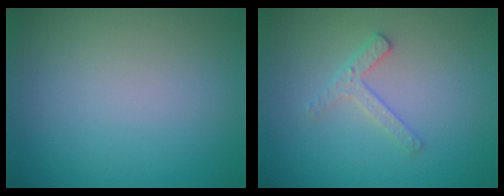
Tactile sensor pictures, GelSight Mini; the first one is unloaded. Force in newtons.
{"total": 1.9, "press": 1.8, "slide": 0.4}